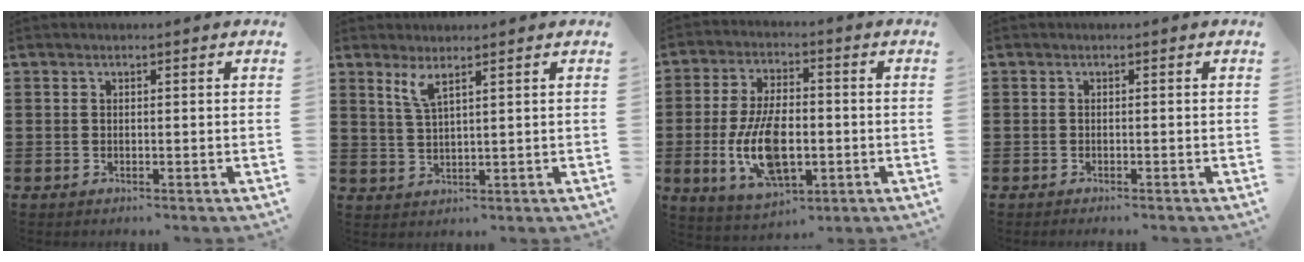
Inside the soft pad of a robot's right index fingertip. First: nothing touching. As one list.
[{"total": 2.9, "force": [2.0, 0.3, 2.1], "torque": [-0.046, 0.002, 0.035]}, {"total": 11.2, "force": [-2.2, 5.6, 9.4], "torque": [-0.203, -0.011, -0.043]}, {"total": 0.5, "force": [-0.5, -0.1, 0.2], "torque": [-0.005, -0.005, -0.009]}]